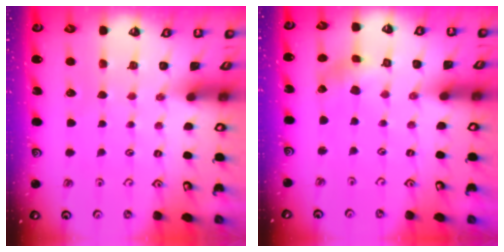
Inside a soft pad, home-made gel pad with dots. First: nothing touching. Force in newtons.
{"total": 0.9, "press": 0.8, "slide": 0.2}